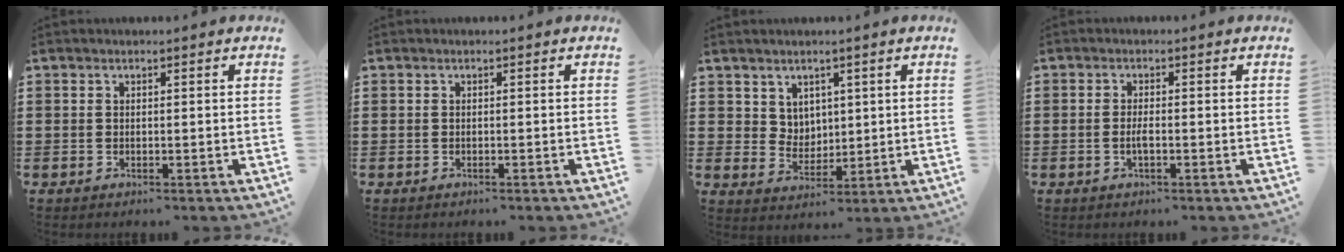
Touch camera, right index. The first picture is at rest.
{"total": 0.0}
{"total": 5.5, "force": [3.6, 4.1, 0.4], "torque": [-0.034, -0.007, 0.070]}
{"total": 1.9, "force": [-0.6, 0.3, 1.8], "torque": [-0.041, -0.005, -0.012]}